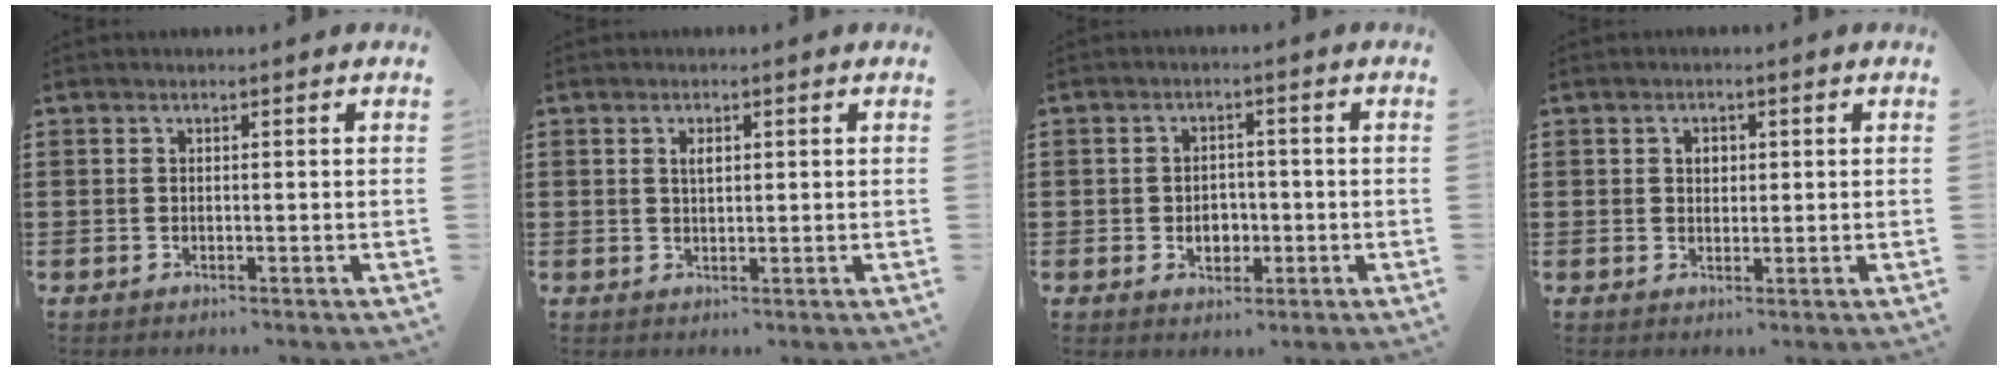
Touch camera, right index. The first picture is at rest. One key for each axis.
{"total": 1.6, "fx": 0.6, "fy": 0.8, "fz": 1.3, "tx": -0.028, "ty": 0.005, "tz": 0.009}
{"total": 3.2, "fx": -0.8, "fy": 2.6, "fz": 1.8, "tx": -0.032, "ty": 0.001, "tz": -0.019}
{"total": 1.7, "fx": 0.5, "fy": 1.3, "fz": 1.0, "tx": -0.023, "ty": 0.010, "tz": 0.007}